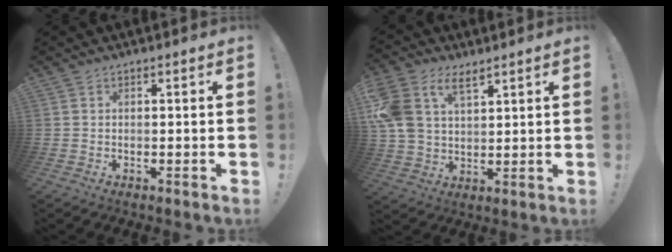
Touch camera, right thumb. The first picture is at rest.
{"total": 11.8, "force": [6.2, 7.6, 6.6], "torque": [-0.143, -0.020, 0.124]}